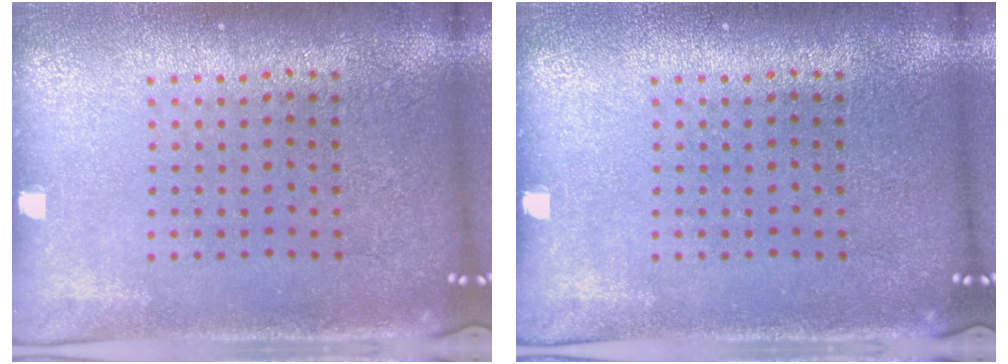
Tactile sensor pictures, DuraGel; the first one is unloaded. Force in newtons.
{"total": 0.0}